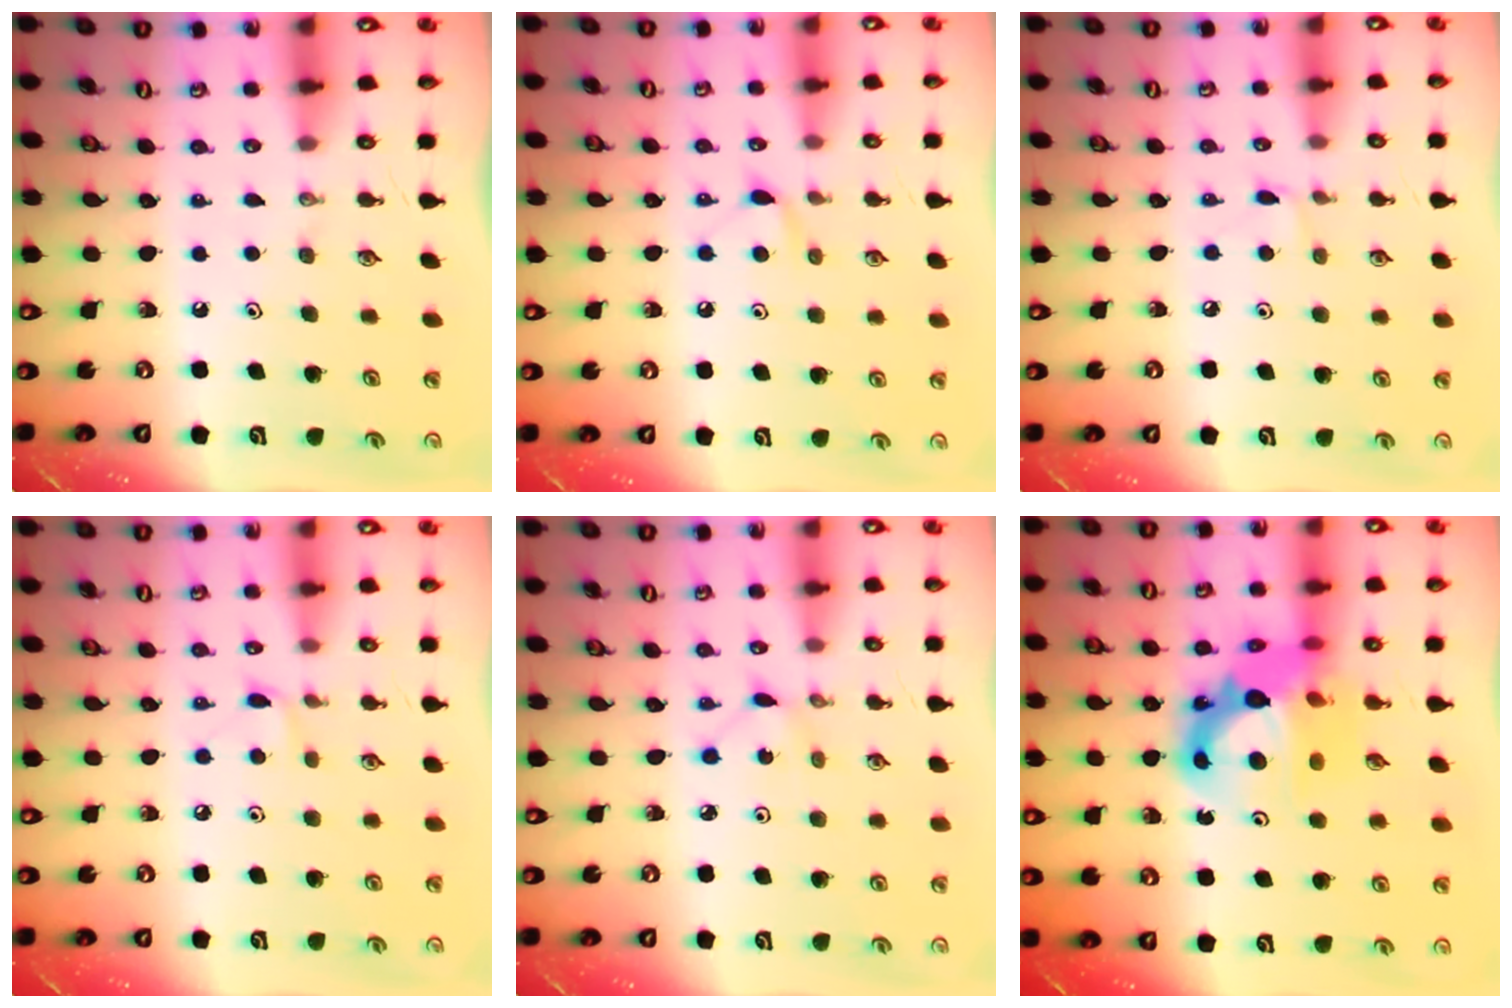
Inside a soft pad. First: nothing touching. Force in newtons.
{"total": 5.6, "press": 5.5, "slide": 0.7}
{"total": 4.0, "press": 4.0, "slide": 0.4}
{"total": 4.4, "press": 4.3, "slide": 0.5}
{"total": 1.0, "press": 1.0, "slide": 0.1}
{"total": 14.0, "press": 13.9, "slide": 1.7}